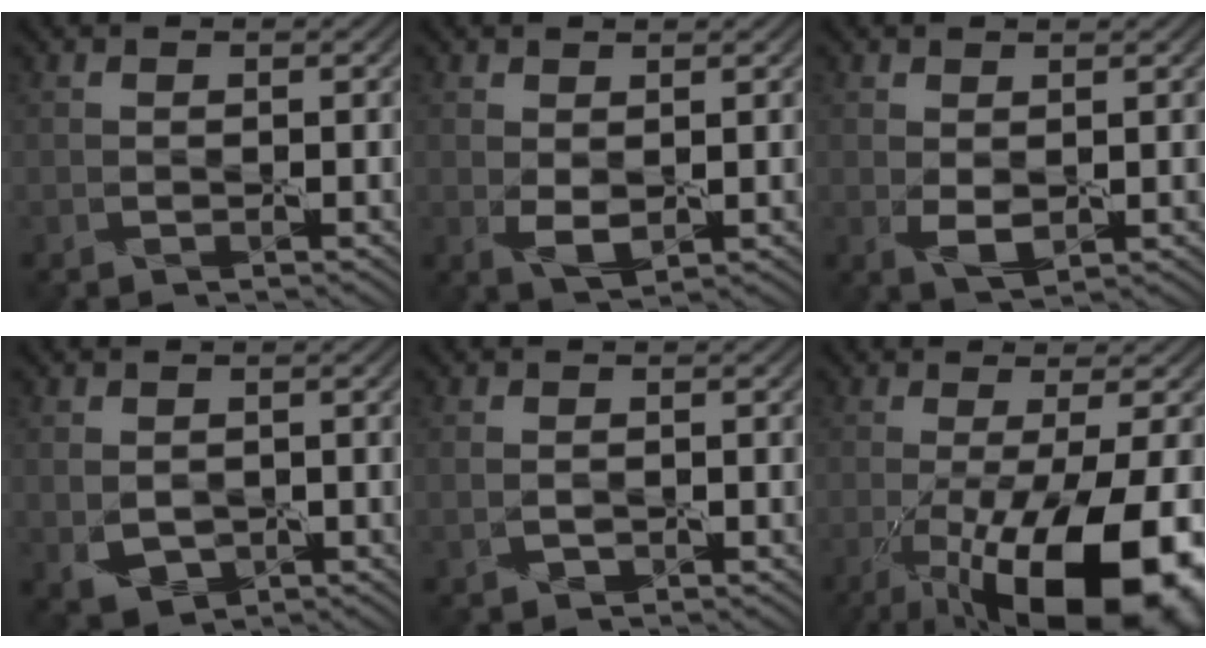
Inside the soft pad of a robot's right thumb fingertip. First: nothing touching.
{"total": 2.3, "force": [0.5, 1.3, 1.9], "torque": [-0.043, -0.008, 0.015]}
{"total": 2.2, "force": [0.4, 1.3, 1.8], "torque": [-0.041, -0.008, 0.013]}
{"total": 3.3, "force": [-0.3, 2.7, 2.0], "torque": [-0.056, -0.015, 0.002]}
{"total": 1.3, "force": [-0.3, 1.0, 0.8], "torque": [-0.021, -0.006, -0.002]}
{"total": 16.7, "force": [-6.2, 5.2, 14.6], "torque": [-0.239, -0.030, -0.088]}